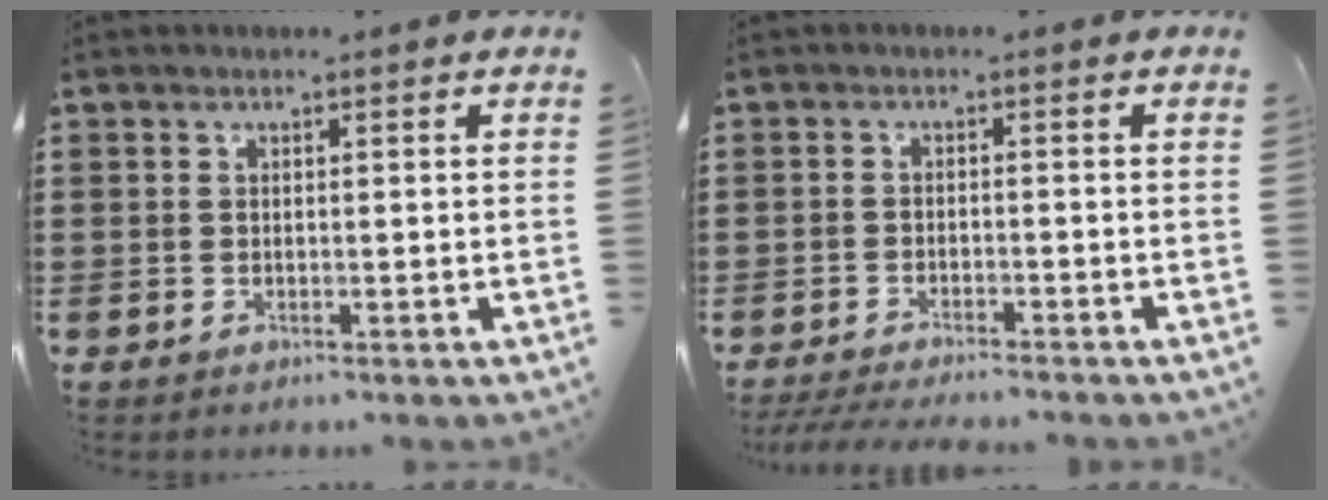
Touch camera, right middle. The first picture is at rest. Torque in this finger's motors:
{"motor_torque": [1.00, -0.24, 0.12, 0.09]}